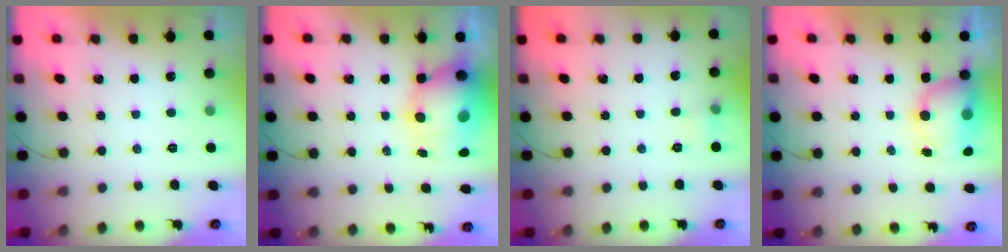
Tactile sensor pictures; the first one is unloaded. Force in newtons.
{"total": 13.6, "press": 13.1, "slide": 3.4}
{"total": 7.6, "press": 4.0, "slide": 6.5}
{"total": 7.5, "press": 7.4, "slide": 1.6}